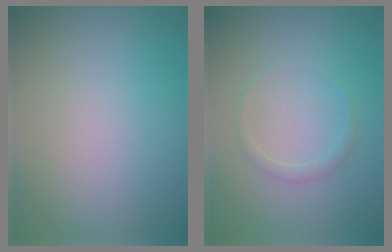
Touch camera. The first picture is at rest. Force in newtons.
{"total": 0.9, "press": 0.9, "slide": 0.0}